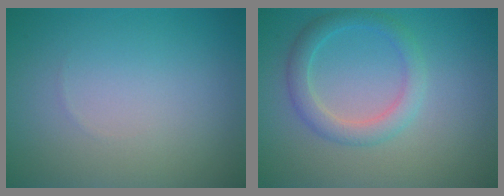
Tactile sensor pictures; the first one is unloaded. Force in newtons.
{"total": 2.9, "press": 2.9, "slide": 0.1}